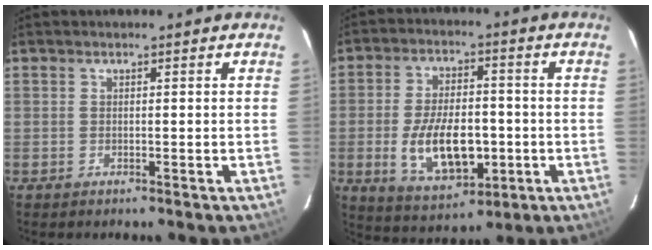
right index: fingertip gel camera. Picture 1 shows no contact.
{"total": 13.5, "force": [-2.9, 7.1, 11.2], "torque": [-0.215, -0.006, -0.033]}